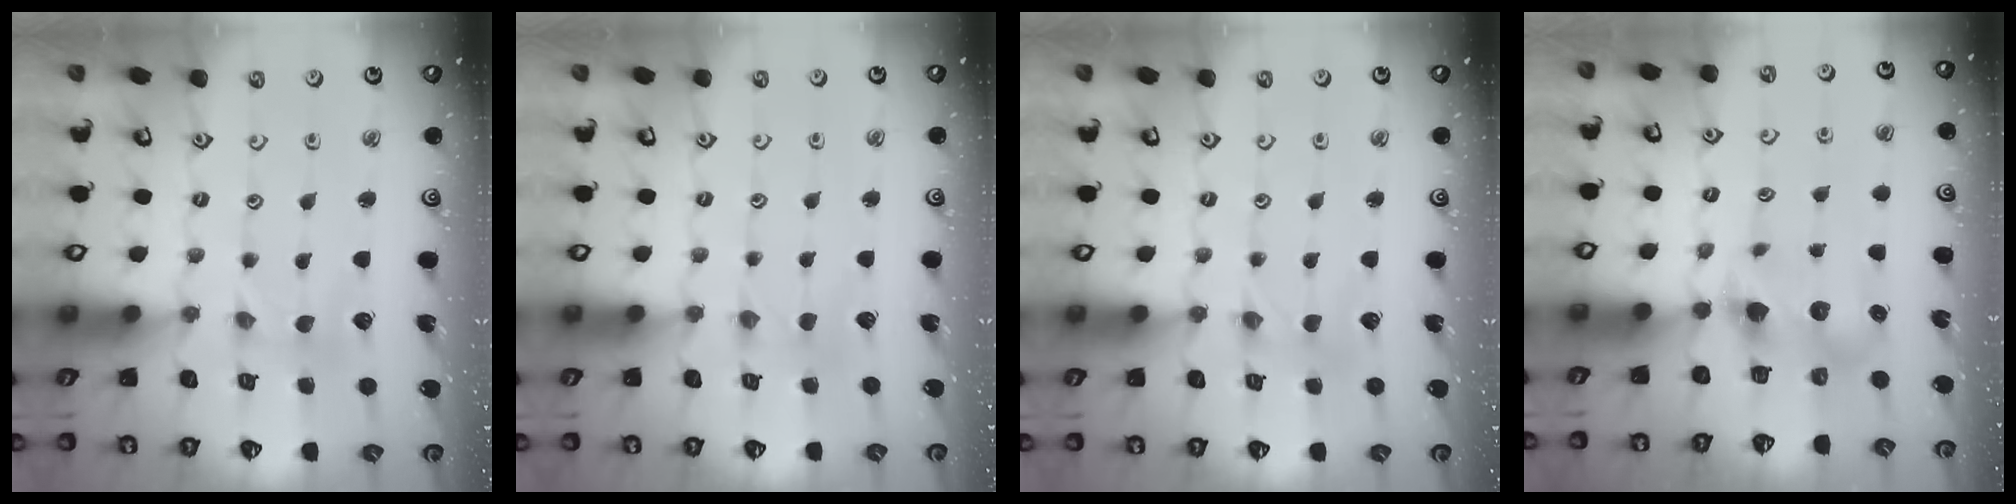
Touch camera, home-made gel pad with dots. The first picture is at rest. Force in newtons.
{"total": 0.0}
{"total": 0.0}
{"total": 6.0, "press": 6.0, "slide": 0.5}